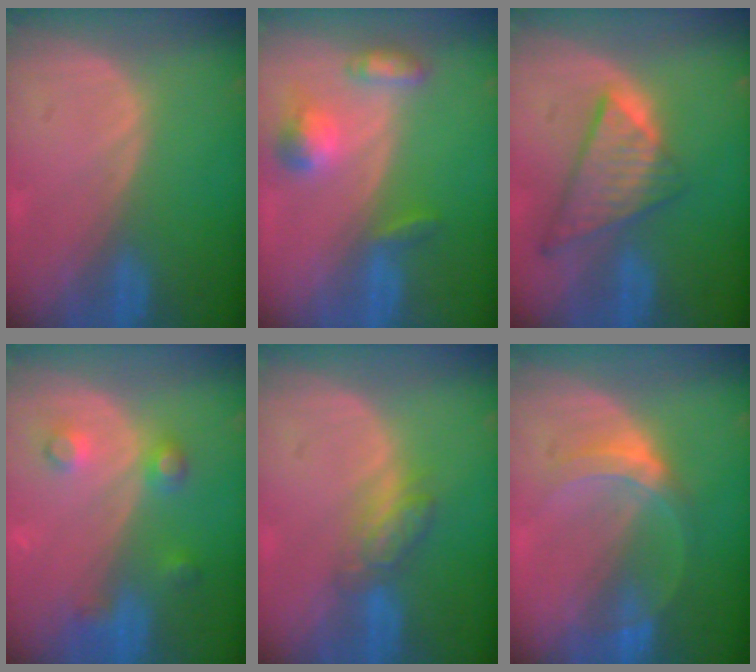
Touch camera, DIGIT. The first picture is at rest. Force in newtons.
{"total": 5.7, "press": 5.3, "slide": 2.1}
{"total": 8.6, "press": 7.4, "slide": 4.4}
{"total": 4.2, "press": 4.2, "slide": 0.0}
{"total": 4.2, "press": 4.2, "slide": 0.6}
{"total": 5.2, "press": 4.8, "slide": 1.8}